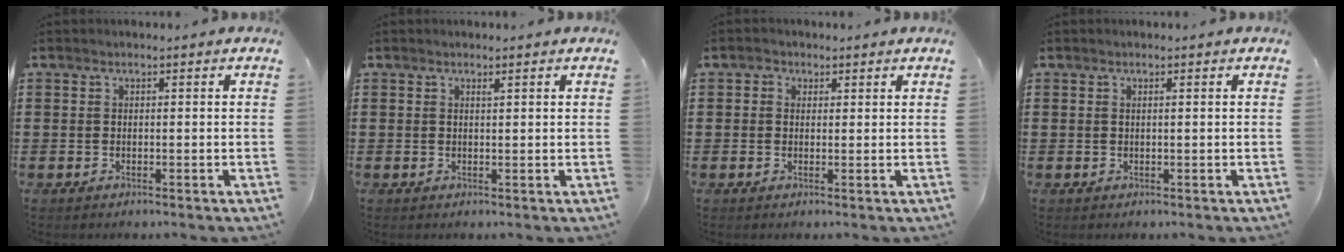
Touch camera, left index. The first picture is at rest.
{"total": 0.7, "force": [0.6, 0.0, 0.3], "torque": [-0.009, -0.003, 0.012]}
{"total": 1.3, "force": [0.5, 1.1, 0.1], "torque": [-0.005, 0.007, 0.009]}
{"total": 0.6, "force": [0.2, -0.2, 0.6], "torque": [-0.010, -0.004, 0.004]}